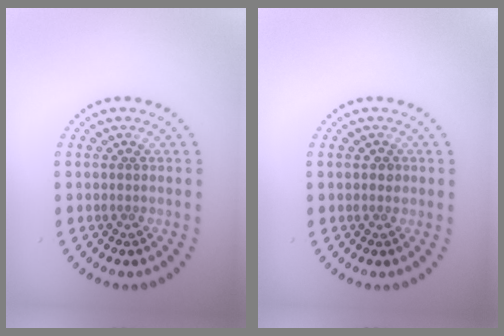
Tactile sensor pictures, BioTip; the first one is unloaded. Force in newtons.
{"total": 0.7, "press": 0.7, "slide": 0.0}